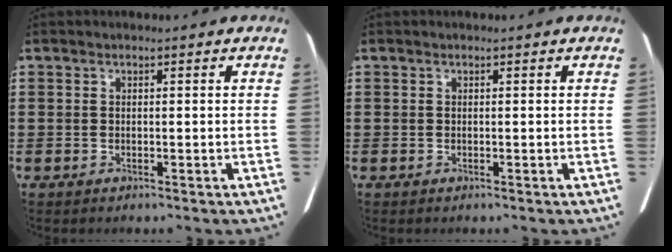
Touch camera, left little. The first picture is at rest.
{"total": 0.0}